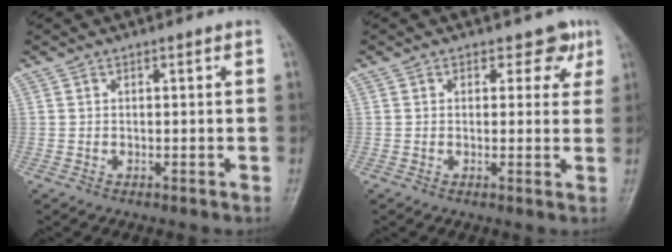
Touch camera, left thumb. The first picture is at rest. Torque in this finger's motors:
{"motor_torque": [0.10, 0.51, -0.30, -0.14, -0.04]}